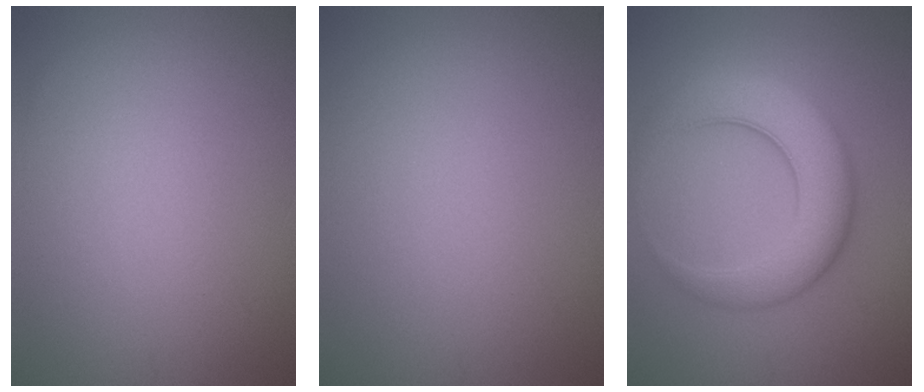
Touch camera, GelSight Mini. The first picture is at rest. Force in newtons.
{"total": 0.0}
{"total": 6.8, "press": 6.8, "slide": 0.3}